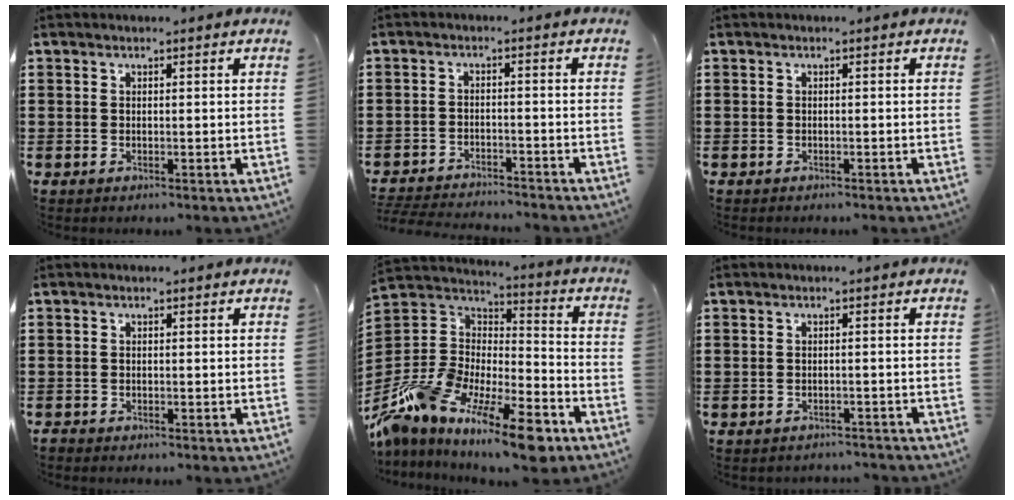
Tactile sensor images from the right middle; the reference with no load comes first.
{"total": 3.8, "force": [-3.8, 0.5, 0.0], "torque": [-0.010, 0.001, -0.083]}
{"total": 0.5, "force": [-0.5, 0.2, 0.0], "torque": [-0.002, 0.001, -0.012]}
{"total": 0.9, "force": [-0.8, 0.3, -0.1], "torque": [-0.001, 0.004, -0.019]}
{"total": 14.6, "force": [-11.5, 4.5, 7.8], "torque": [-0.168, 0.033, -0.221]}
{"total": 1.5, "force": [-1.4, 0.3, -0.1], "torque": [-0.004, 0.002, -0.032]}